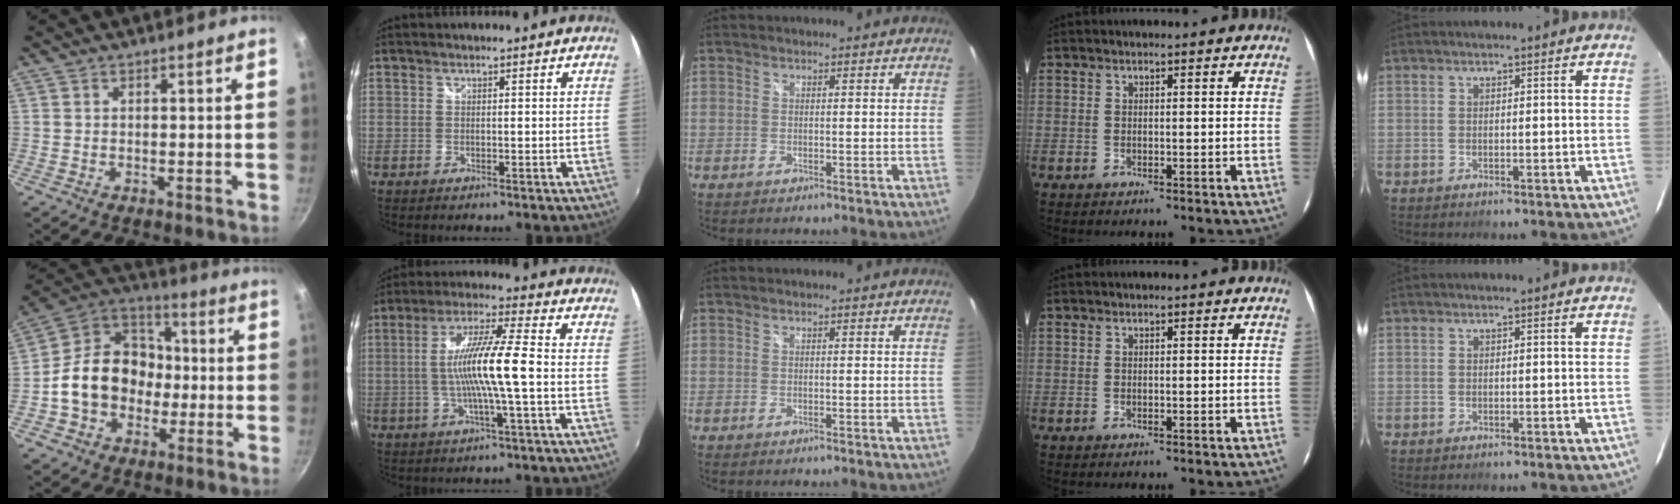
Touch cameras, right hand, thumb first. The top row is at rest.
{"thumb": {"total": 19.8, "force": [-2.4, 16.1, 11.2], "torque": [-0.165, 0.058, -0.043]}, "index": {"total": 11.6, "force": [-1.6, -0.2, 11.5], "torque": [-0.216, 0.005, -0.030]}}